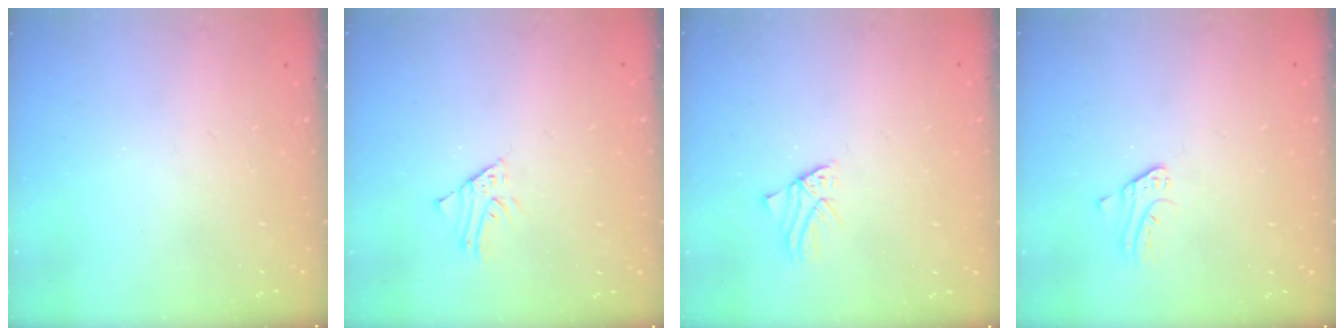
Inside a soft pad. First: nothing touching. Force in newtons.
{"total": 1.7, "press": 1.7, "slide": 0.2}
{"total": 1.4, "press": 1.3, "slide": 0.1}
{"total": 0.8, "press": 0.8, "slide": 0.1}